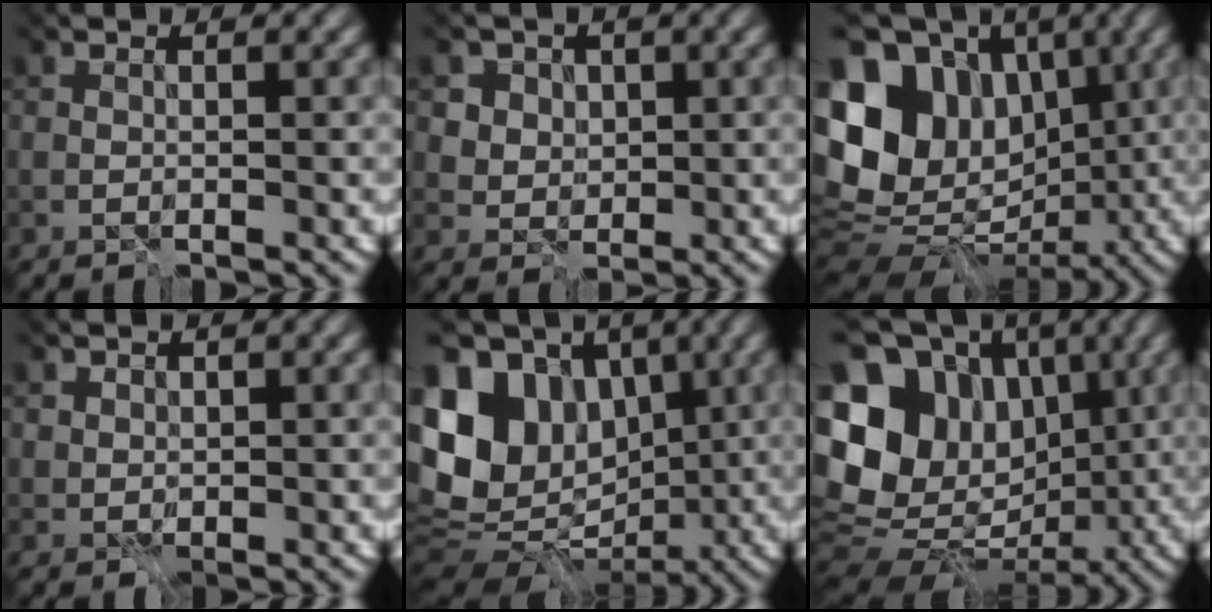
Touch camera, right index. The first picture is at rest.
{"total": 5.2, "force": [2.9, 4.1, 1.5], "torque": [-0.036, 0.002, 0.047]}
{"total": 13.6, "force": [3.1, 10.7, 7.7], "torque": [-0.160, 0.030, 0.056]}
{"total": 1.2, "force": [1.0, 0.5, -0.4], "torque": [0.001, -0.010, 0.025]}
{"total": 12.5, "force": [1.7, 10.3, 6.9], "torque": [-0.147, 0.023, 0.031]}
{"total": 17.0, "force": [4.3, 13.6, 9.4], "torque": [-0.191, 0.038, 0.081]}